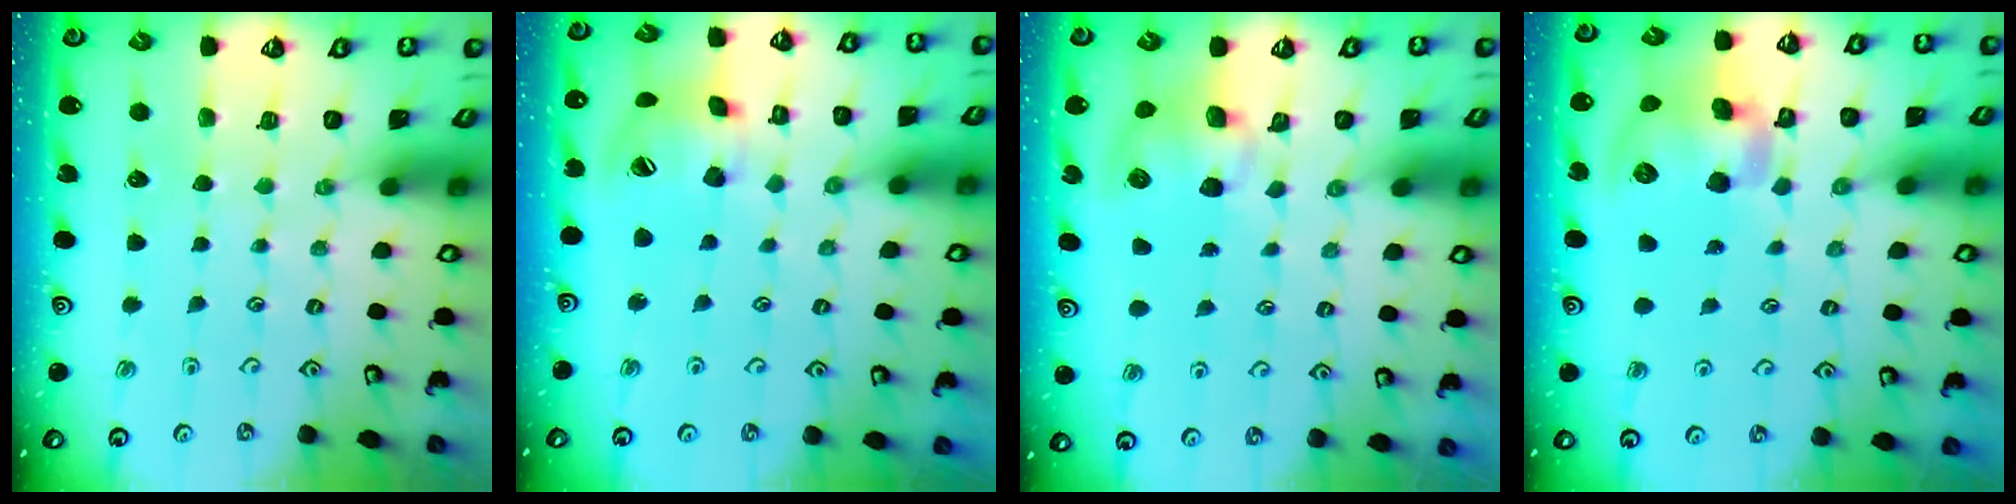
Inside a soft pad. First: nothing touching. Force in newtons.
{"total": 16.0, "press": 15.8, "slide": 2.3}
{"total": 8.5, "press": 8.4, "slide": 1.2}
{"total": 14.0, "press": 13.8, "slide": 2.3}